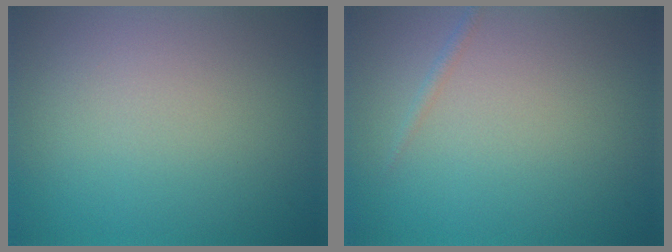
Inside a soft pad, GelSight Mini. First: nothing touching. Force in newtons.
{"total": 0.7, "press": 0.7, "slide": 0.0}